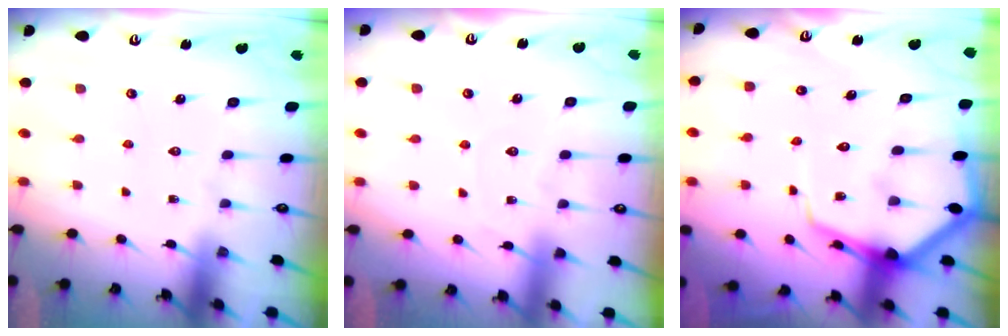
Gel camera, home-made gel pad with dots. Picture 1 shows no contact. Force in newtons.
{"total": 2.8, "press": 2.8, "slide": 0.4}
{"total": 8.1, "press": 8.1, "slide": 0.9}